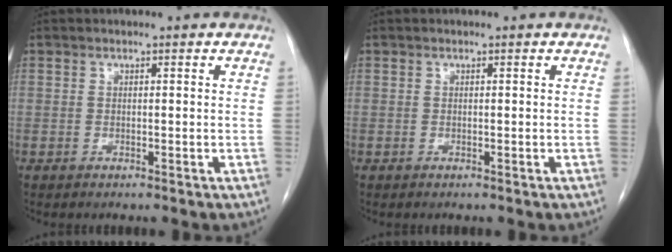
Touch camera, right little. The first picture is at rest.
{"total": 0.0}